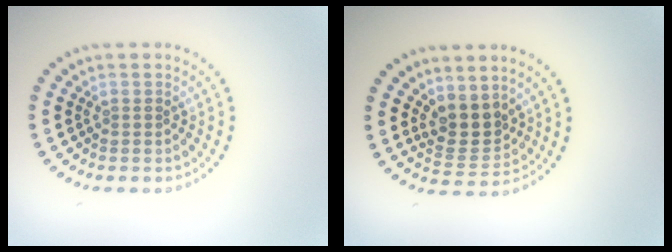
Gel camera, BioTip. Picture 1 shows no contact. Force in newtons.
{"total": 3.1, "press": 2.6, "slide": 1.7}